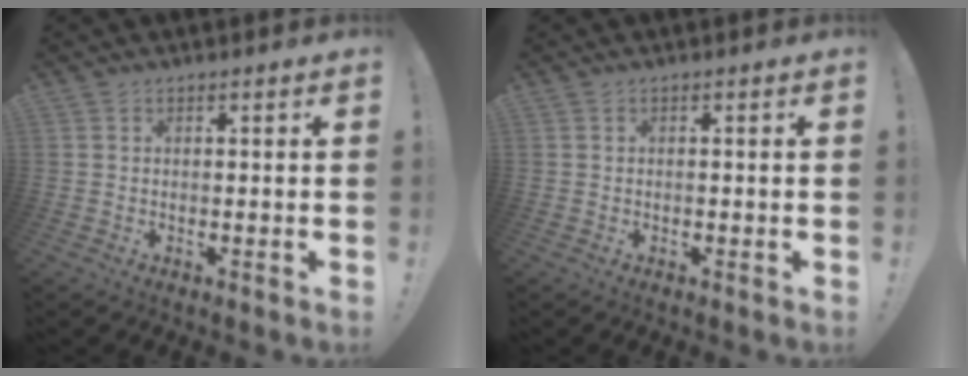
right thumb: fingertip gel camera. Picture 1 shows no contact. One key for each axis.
{"total": 0.6, "fx": -0.5, "fy": 0.1, "fz": 0.3, "tx": -0.005, "ty": 0.000, "tz": -0.008}